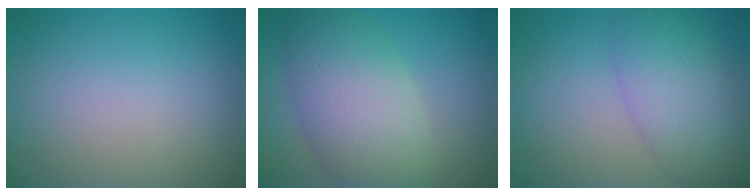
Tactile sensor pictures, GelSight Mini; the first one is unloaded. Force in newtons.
{"total": 8.0, "press": 8.0, "slide": 0.3}
{"total": 5.7, "press": 5.7, "slide": 0.2}